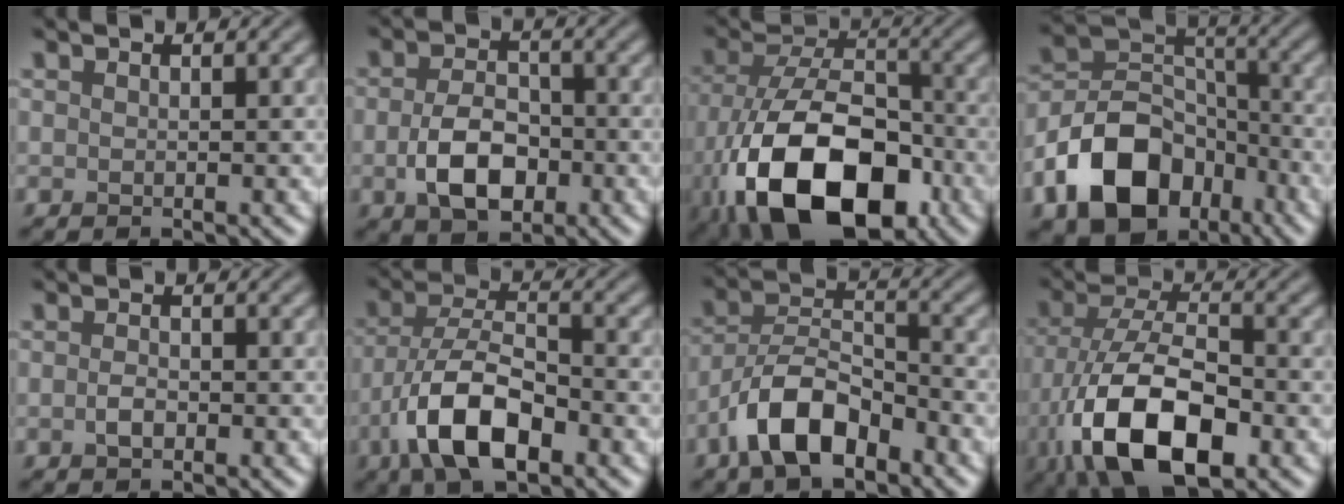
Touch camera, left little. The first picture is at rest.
{"total": 5.4, "force": [-1.6, 3.4, 3.9], "torque": [-0.080, -0.007, -0.033]}
{"total": 15.0, "force": [-7.1, 8.0, 10.5], "torque": [-0.193, -0.031, -0.126]}
{"total": 10.7, "force": [-5.7, 7.1, 5.7], "torque": [-0.105, -0.001, -0.114]}
{"total": 1.2, "force": [-0.6, 0.6, 0.9], "torque": [-0.017, 0.000, -0.015]}
{"total": 8.0, "force": [-4.0, 3.4, 6.0], "torque": [-0.115, 0.001, -0.086]}
{"total": 7.1, "force": [-4.5, 3.0, 4.6], "torque": [-0.077, 0.009, -0.097]}
{"total": 11.5, "force": [-5.1, 5.2, 8.9], "torque": [-0.181, -0.012, -0.097]}